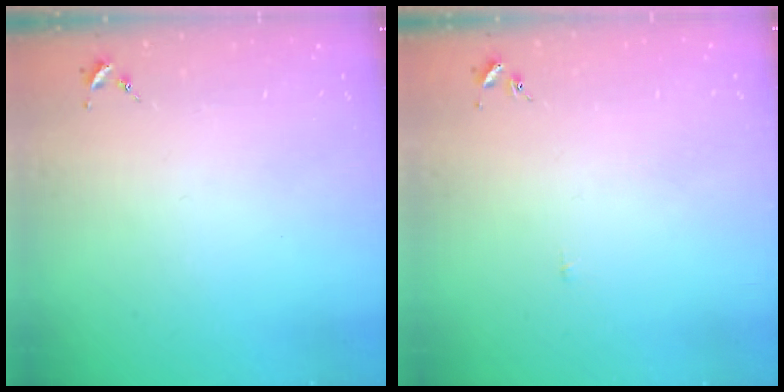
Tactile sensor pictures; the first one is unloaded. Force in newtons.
{"total": 1.8, "press": 1.8, "slide": 0.3}